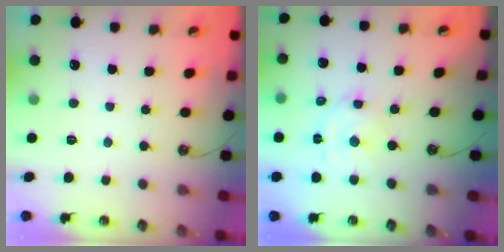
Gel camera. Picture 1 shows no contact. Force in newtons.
{"total": 6.4, "press": 6.3, "slide": 1.0}